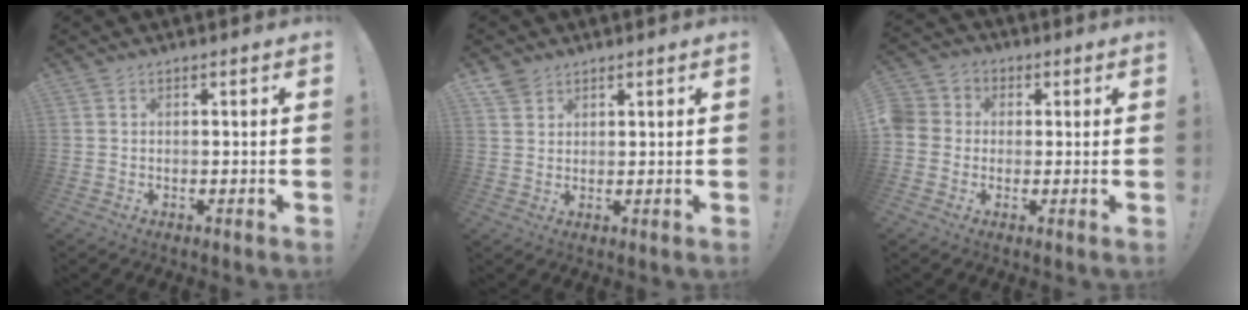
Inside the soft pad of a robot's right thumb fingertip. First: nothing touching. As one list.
[{"total": 3.5, "force": [2.7, 2.1, 0.7], "torque": [-0.007, -0.015, 0.051]}, {"total": 5.8, "force": [-0.8, 5.4, 1.7], "torque": [-0.043, 0.017, -0.014]}]